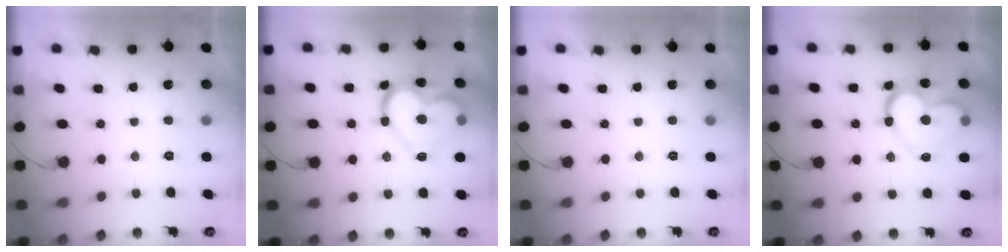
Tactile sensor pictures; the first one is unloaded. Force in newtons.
{"total": 20.2, "press": 20.1, "slide": 1.6}
{"total": 2.0, "press": 2.0, "slide": 0.1}
{"total": 18.4, "press": 18.4, "slide": 1.4}